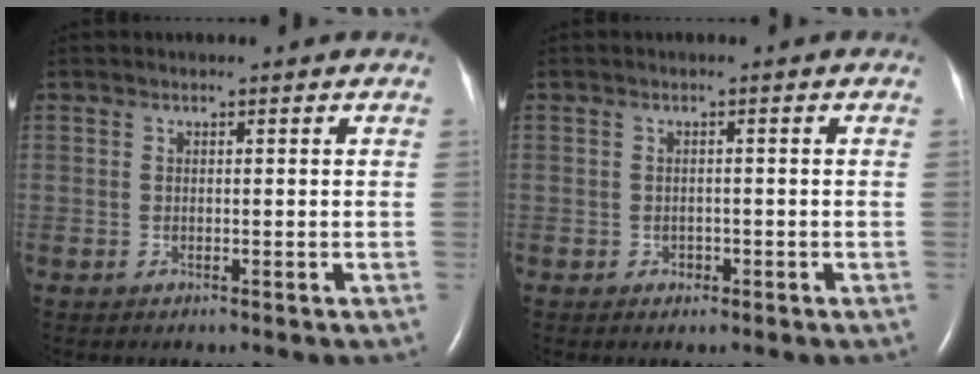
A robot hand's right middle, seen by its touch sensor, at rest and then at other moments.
{"total": 0.9, "force": [-0.5, 0.7, 0.3], "torque": [-0.003, 0.003, -0.006]}